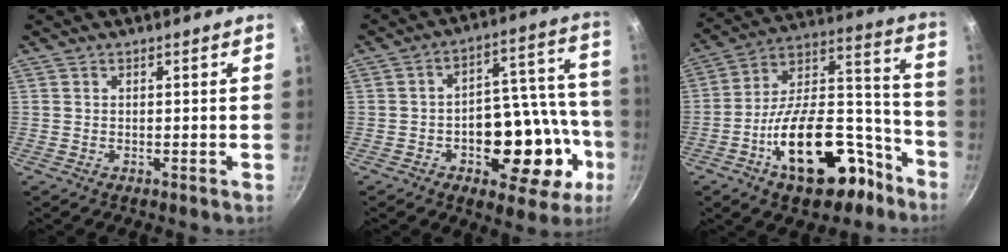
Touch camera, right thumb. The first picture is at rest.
{"total": 20.1, "force": [-6.5, 11.2, 15.4], "torque": [-0.151, 0.057, -0.086]}
{"total": 25.2, "force": [-12.6, 13.1, 17.5], "torque": [-0.224, 0.098, -0.190]}